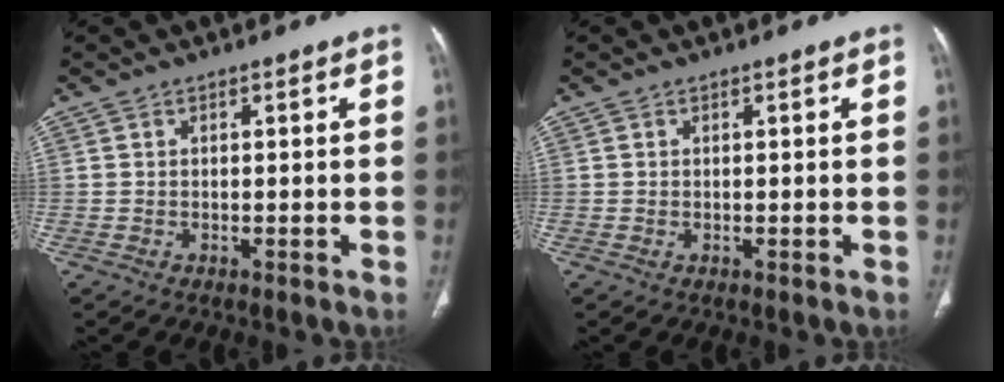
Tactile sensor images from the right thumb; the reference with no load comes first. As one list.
[{"total": 0.0}]